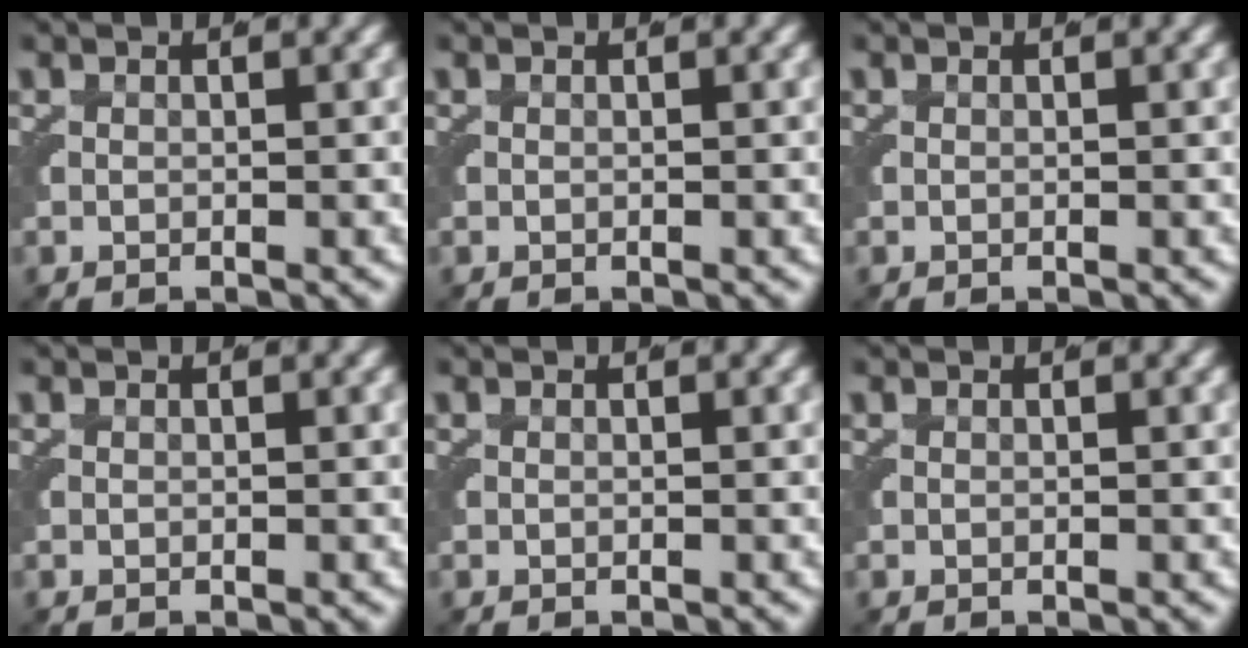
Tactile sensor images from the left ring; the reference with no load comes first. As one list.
[{"total": 0.0}, {"total": 0.0}, {"total": 0.0}, {"total": 0.0}, {"total": 0.0}]